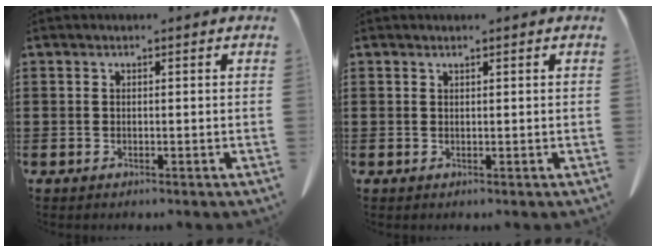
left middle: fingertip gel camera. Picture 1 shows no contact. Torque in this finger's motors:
{"motor_torque": [-0.07, 0.02, 0.00, -0.01]}